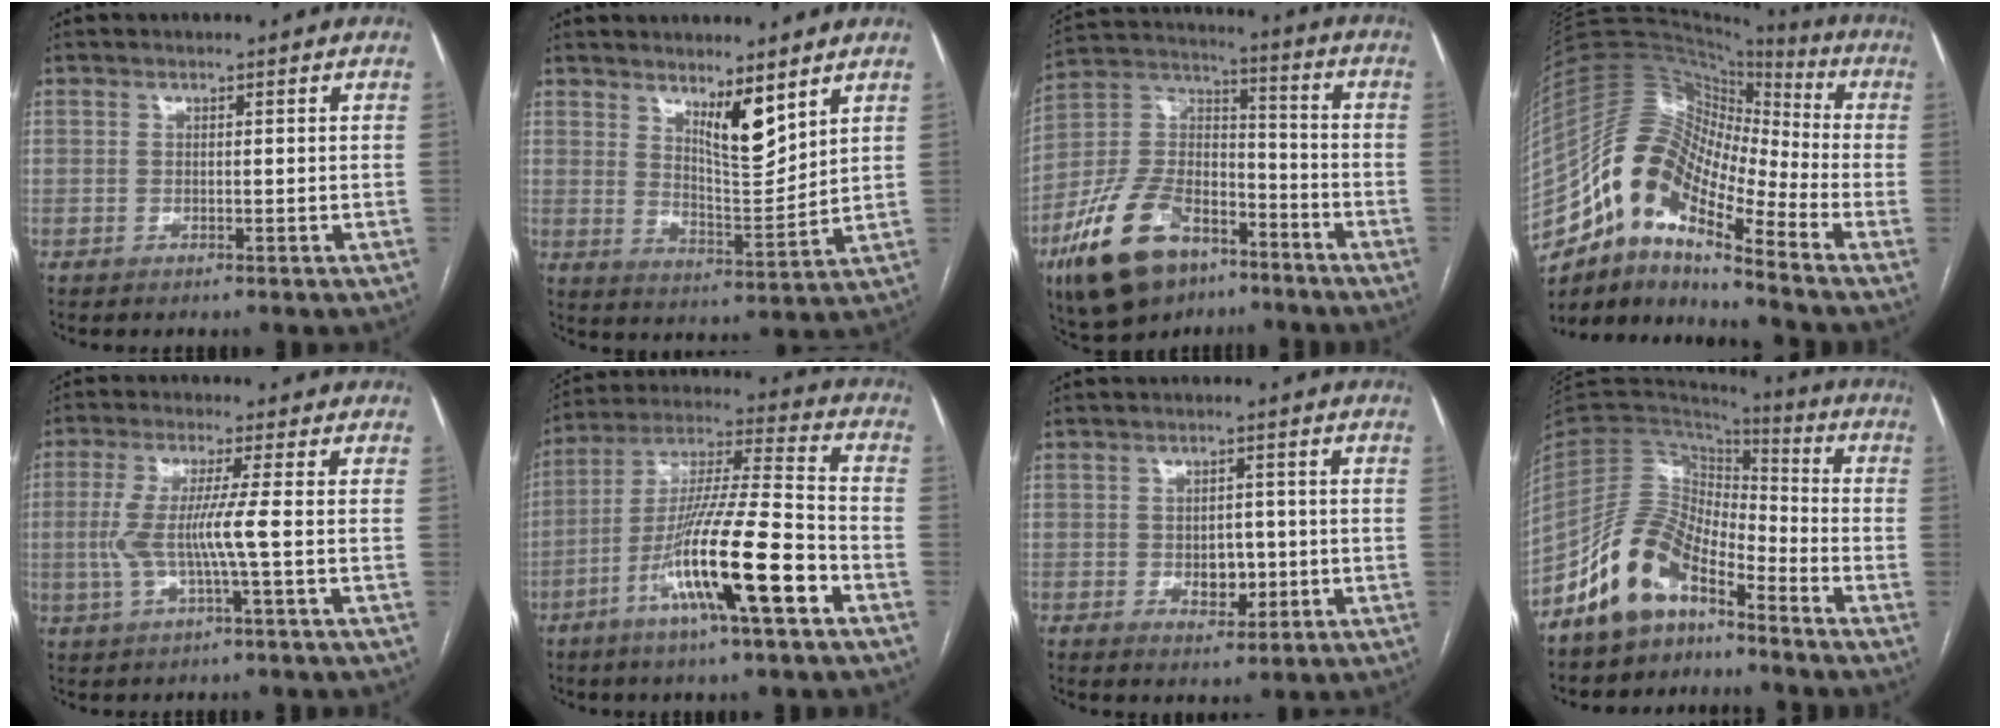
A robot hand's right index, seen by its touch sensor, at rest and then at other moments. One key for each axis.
{"total": 7.0, "fx": 4.8, "fy": 1.4, "fz": 4.9, "tx": -0.087, "ty": -0.020, "tz": 0.088}
{"total": 18.4, "fx": -11.1, "fy": 9.5, "fz": 11.2, "tx": -0.235, "ty": 0.020, "tz": -0.194}
{"total": 16.3, "fx": -10.0, "fy": 5.5, "fz": 11.7, "tx": -0.211, "ty": 0.051, "tz": -0.177}
{"total": 7.0, "fx": -0.8, "fy": -0.5, "fz": 6.9, "tx": -0.149, "ty": 0.005, "tz": -0.015}
{"total": 17.5, "fx": -7.6, "fy": 0.8, "fz": 15.7, "tx": -0.293, "ty": -0.011, "tz": -0.136}
{"total": 4.4, "fx": -0.9, "fy": 2.9, "fz": 3.2, "tx": -0.039, "ty": 0.004, "tz": -0.005}
{"total": 10.9, "fx": -7.9, "fy": 5.1, "fz": 5.5, "tx": -0.115, "ty": 0.033, "tz": -0.154}